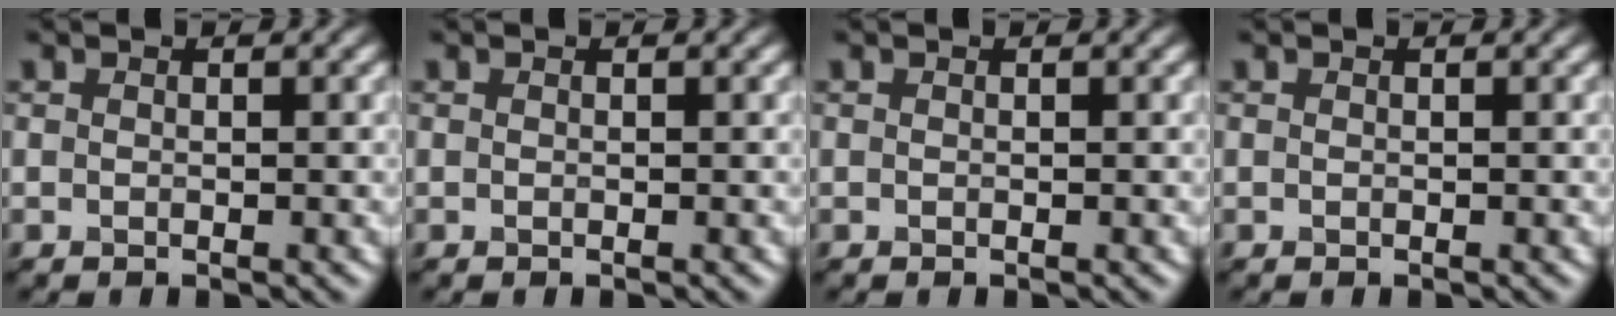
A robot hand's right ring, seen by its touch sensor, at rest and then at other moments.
{"total": 0.0}
{"total": 0.0}
{"total": 0.0}